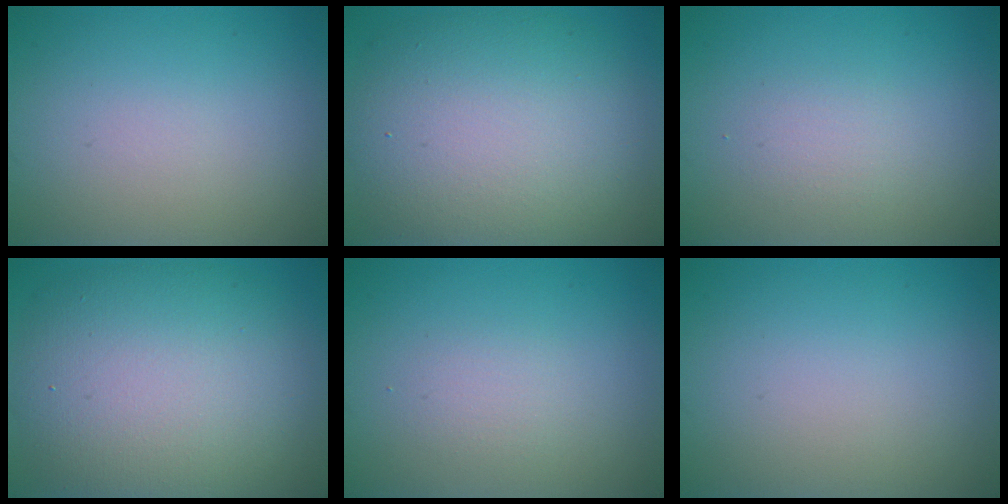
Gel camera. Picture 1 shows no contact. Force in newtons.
{"total": 10.7, "press": 10.6, "slide": 1.3}
{"total": 1.3, "press": 1.3, "slide": 0.1}
{"total": 11.1, "press": 11.1, "slide": 0.8}
{"total": 1.3, "press": 1.3, "slide": 0.1}
{"total": 0.0}